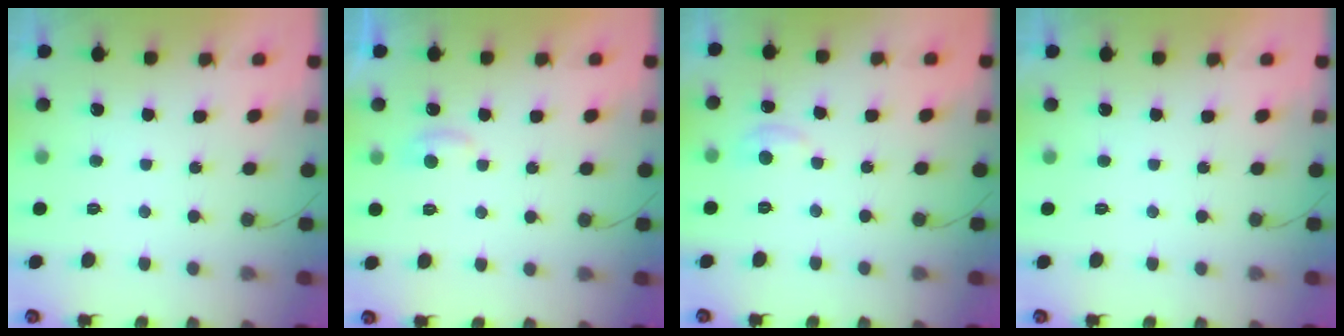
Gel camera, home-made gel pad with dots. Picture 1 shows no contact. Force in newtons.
{"total": 4.1, "press": 4.1, "slide": 0.5}
{"total": 4.8, "press": 4.8, "slide": 0.7}
{"total": 0.0}